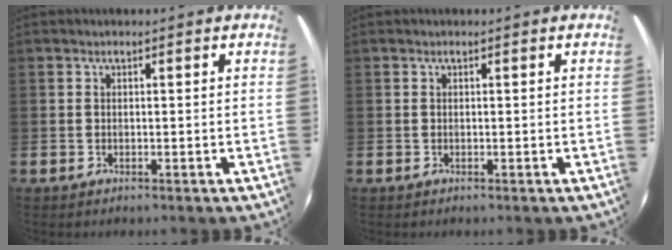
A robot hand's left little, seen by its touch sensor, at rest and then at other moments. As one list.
[{"total": 0.0}]